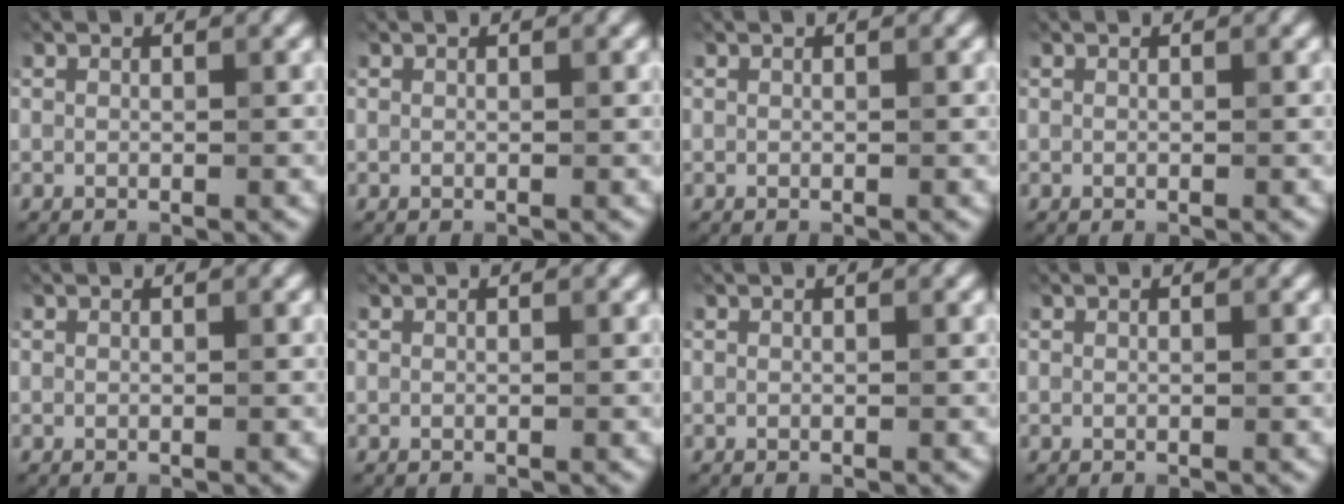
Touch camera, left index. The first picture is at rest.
{"total": 0.0}
{"total": 0.0}
{"total": 0.0}
{"total": 0.0}
{"total": 0.0}
{"total": 0.0}
{"total": 0.0}